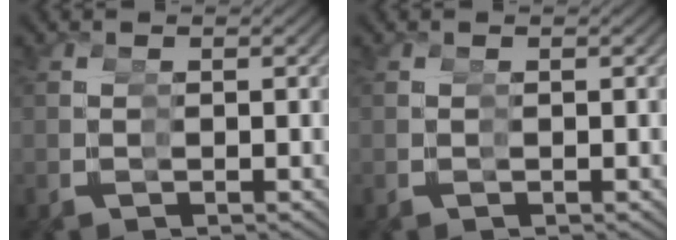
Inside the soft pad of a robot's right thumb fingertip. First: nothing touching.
{"total": 0.0}